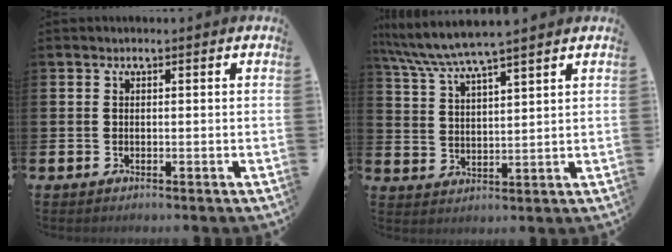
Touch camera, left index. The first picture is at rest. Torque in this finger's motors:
{"motor_torque": [1.19, -0.95, 0.79, 0.21]}